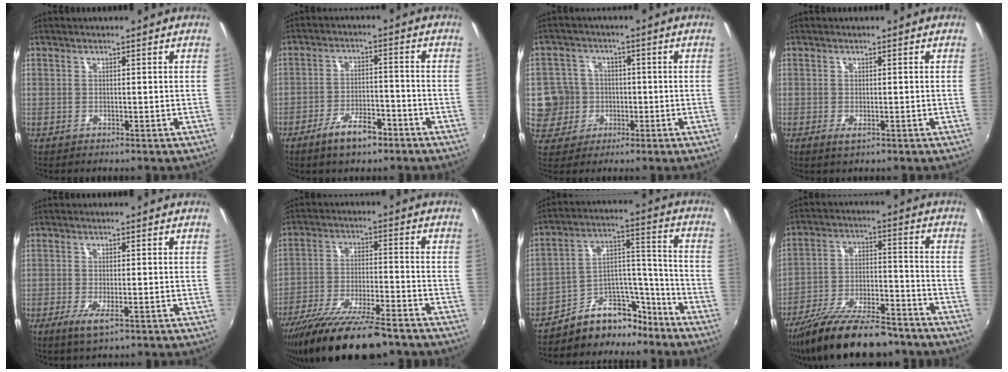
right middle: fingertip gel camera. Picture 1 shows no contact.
{"total": 7.1, "force": [-5.1, 1.8, 4.7], "torque": [-0.095, -0.004, -0.083]}
{"total": 6.8, "force": [-0.8, 6.7, 0.8], "torque": [-0.036, 0.005, -0.014]}
{"total": 1.2, "force": [-0.5, -0.3, 1.0], "torque": [-0.014, -0.009, -0.008]}
{"total": 3.7, "force": [-1.8, 0.1, 3.2], "torque": [-0.065, -0.018, -0.031]}
{"total": 18.4, "force": [-14.7, 3.1, 10.5], "torque": [-0.201, -0.046, -0.241]}
{"total": 11.1, "force": [-9.4, 5.1, 2.9], "torque": [-0.030, 0.065, -0.145]}
{"total": 19.4, "force": [-15.8, 4.9, 10.3], "torque": [-0.187, -0.029, -0.248]}